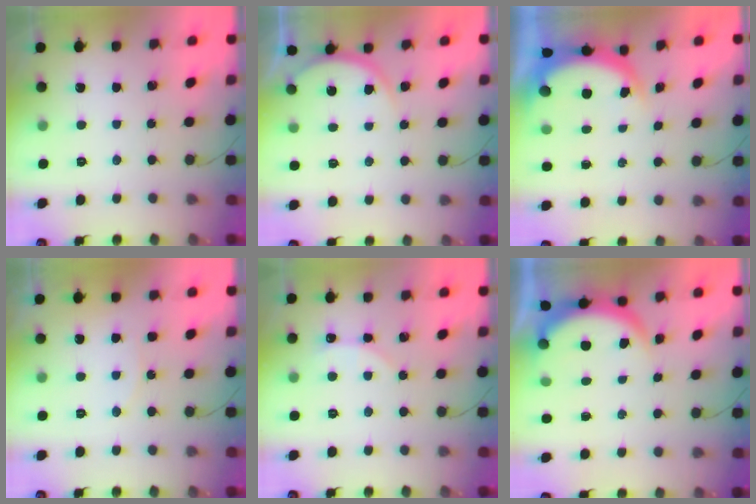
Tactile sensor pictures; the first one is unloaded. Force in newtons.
{"total": 5.2, "press": 5.1, "slide": 0.6}
{"total": 4.7, "press": 4.5, "slide": 1.4}
{"total": 6.0, "press": 6.0, "slide": 0.5}
{"total": 2.5, "press": 2.5, "slide": 0.3}
{"total": 4.9, "press": 4.9, "slide": 0.4}